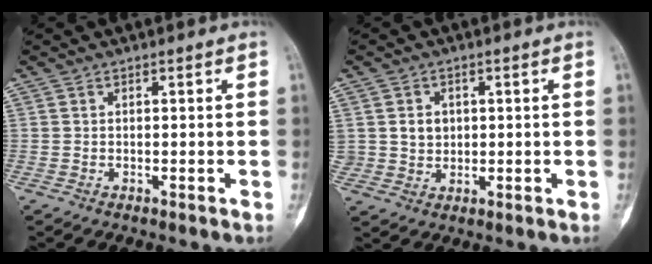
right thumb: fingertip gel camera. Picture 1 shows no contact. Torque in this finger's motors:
{"motor_torque": [0.58, 0.43, 0.39, 0.32, 0.03]}